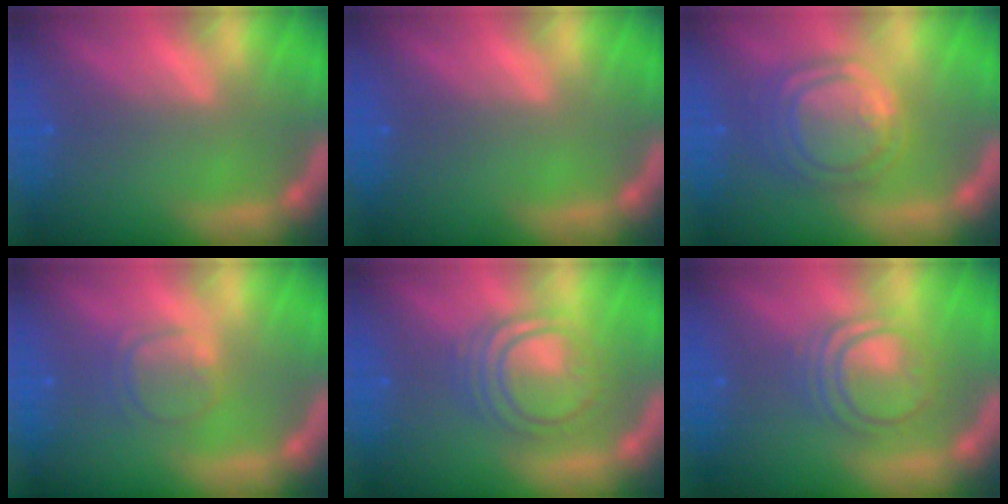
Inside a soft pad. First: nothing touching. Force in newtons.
{"total": 0.0}
{"total": 8.0}
{"total": 3.0}
{"total": 6.5}
{"total": 5.6}